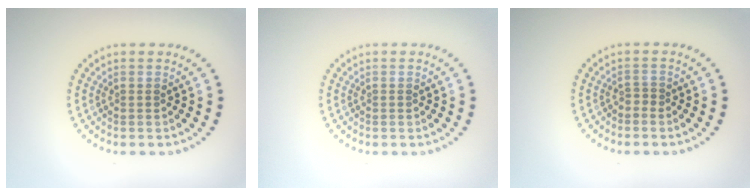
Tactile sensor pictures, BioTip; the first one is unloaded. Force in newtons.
{"total": 0.0}
{"total": 0.6, "press": 0.2, "slide": 0.6}